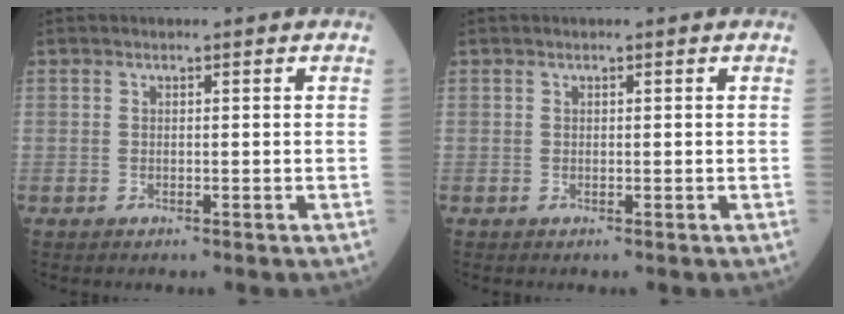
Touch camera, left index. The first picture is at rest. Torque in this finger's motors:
{"motor_torque": [0.09, -0.16, 0.05, 0.01]}